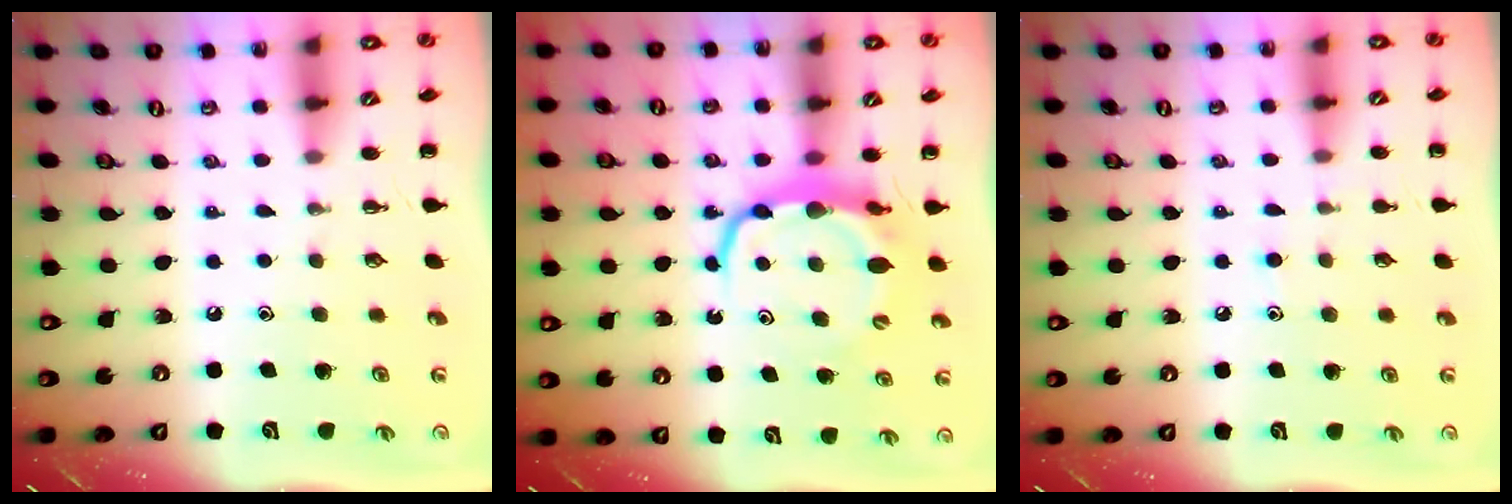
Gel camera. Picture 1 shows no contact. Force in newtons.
{"total": 8.1, "press": 8.0, "slide": 1.2}
{"total": 6.2, "press": 5.8, "slide": 2.3}